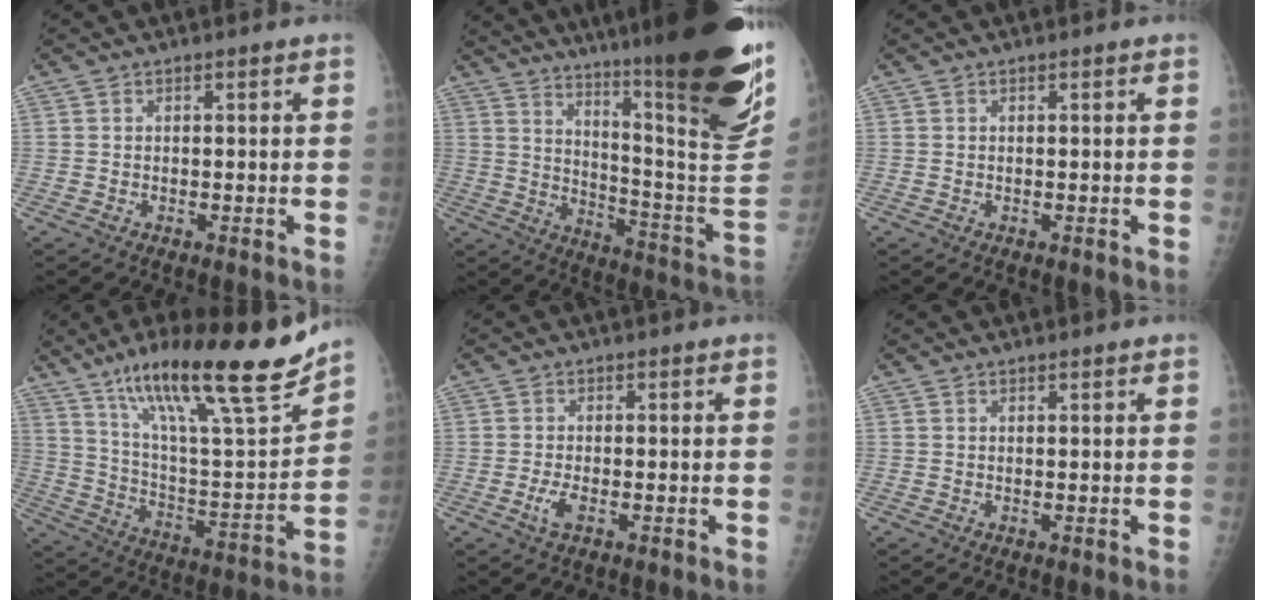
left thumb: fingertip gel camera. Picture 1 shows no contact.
{"total": 32.9, "force": [21.0, 4.3, 25.0], "torque": [-0.290, -0.105, 0.305]}
{"total": 0.0}
{"total": 26.7, "force": [18.2, 5.0, 18.9], "torque": [-0.284, -0.061, 0.309]}
{"total": 2.5, "force": [-0.8, 1.0, 2.1], "torque": [-0.051, -0.004, -0.017]}
{"total": 0.5, "force": [0.5, 0.1, 0.2], "torque": [-0.005, -0.002, 0.007]}